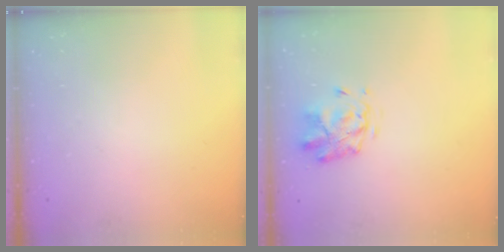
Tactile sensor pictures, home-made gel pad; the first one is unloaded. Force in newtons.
{"total": 2.8, "press": 2.4, "slide": 1.4}